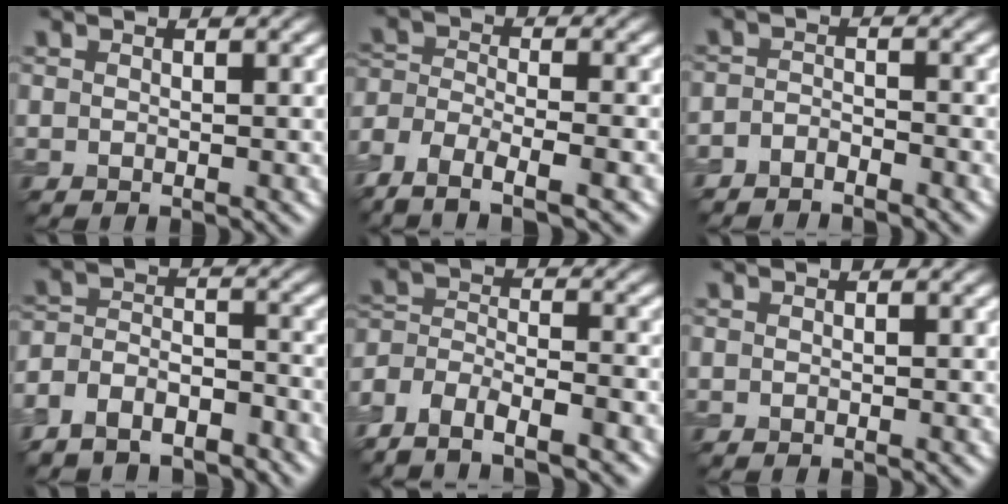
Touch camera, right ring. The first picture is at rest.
{"total": 6.3, "force": [-4.9, 2.2, 3.5], "torque": [-0.061, -0.007, -0.092]}
{"total": 2.2, "force": [-2.2, 0.3, 0.1], "torque": [-0.002, -0.003, -0.048]}
{"total": 5.9, "force": [-5.0, 2.8, 1.6], "torque": [-0.033, -0.008, -0.097]}
{"total": 6.6, "force": [-5.5, 2.6, 2.4], "torque": [-0.030, 0.002, -0.098]}
{"total": 0.0}